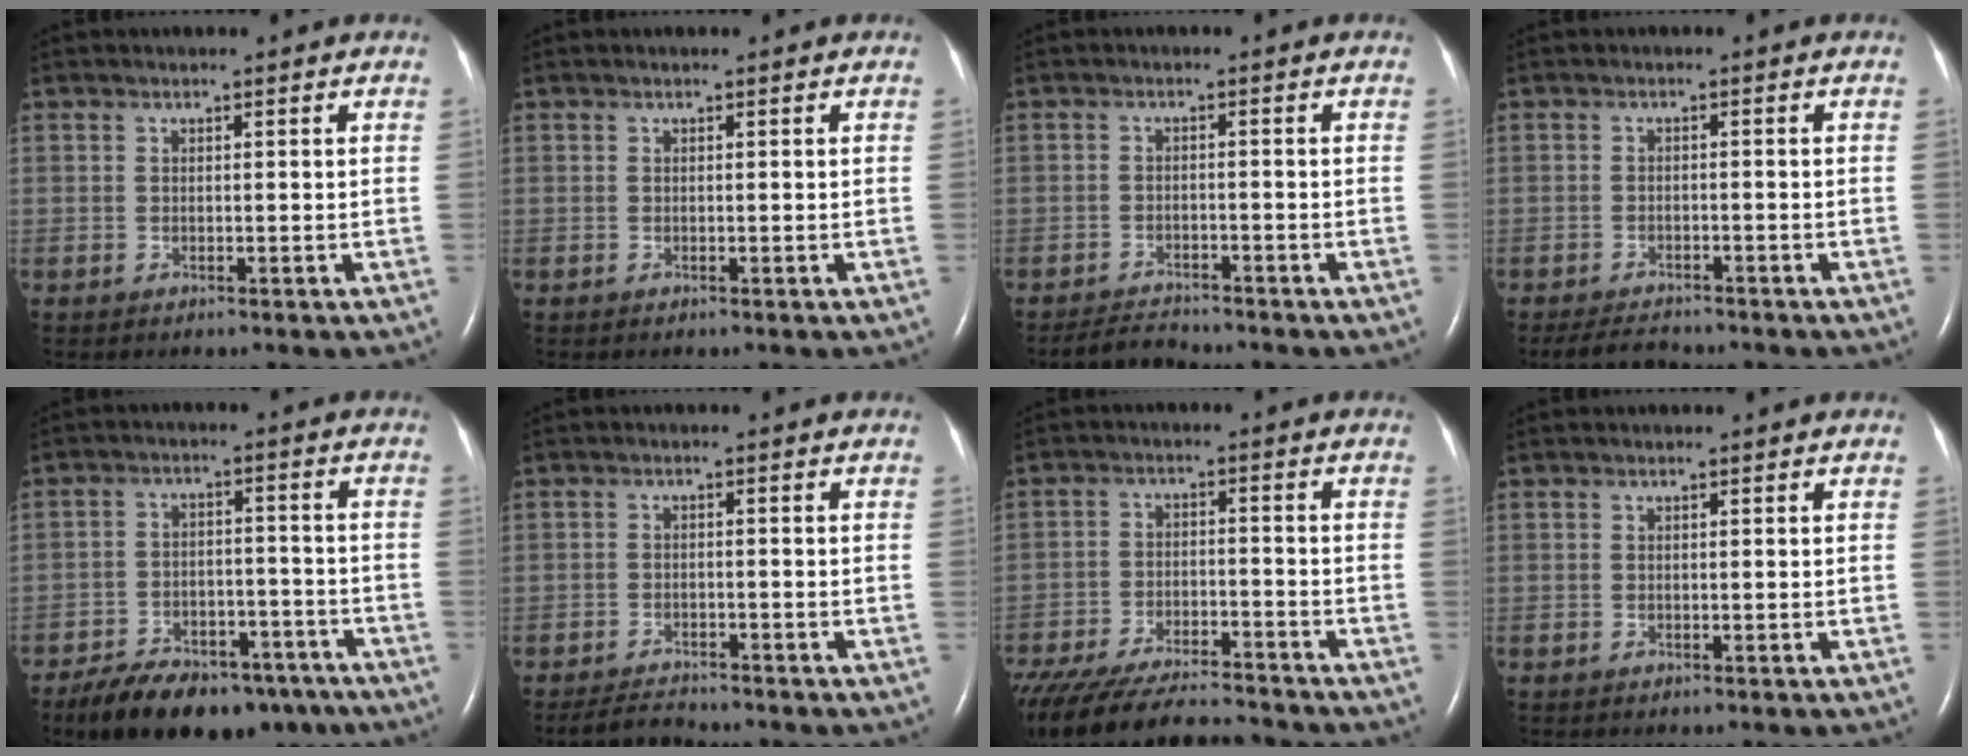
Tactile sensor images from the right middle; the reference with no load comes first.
{"total": 0.0}
{"total": 2.9, "force": [-2.9, 0.3, 0.1], "torque": [-0.010, -0.014, -0.050]}
{"total": 4.1, "force": [-3.8, 1.0, 1.1], "torque": [-0.024, -0.013, -0.061]}
{"total": 15.8, "force": [-11.9, 7.3, 7.4], "torque": [-0.124, 0.009, -0.175]}
{"total": 3.0, "force": [-3.0, 0.3, 0.2], "torque": [-0.011, -0.015, -0.052]}
{"total": 17.0, "force": [-15.3, 3.0, 6.8], "torque": [-0.148, -0.027, -0.237]}
{"total": 0.0}